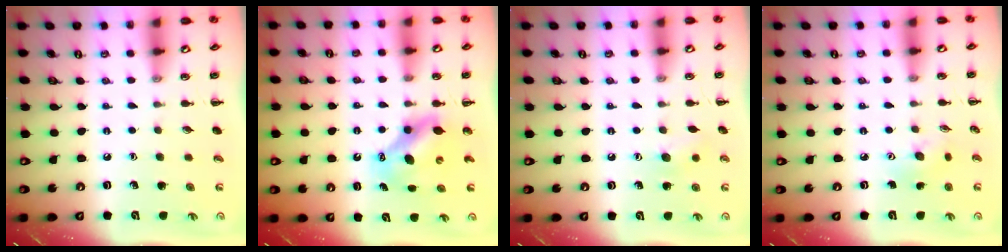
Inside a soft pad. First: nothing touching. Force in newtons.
{"total": 7.5, "press": 7.3, "slide": 1.4}
{"total": 6.8, "press": 6.7, "slide": 1.3}
{"total": 3.6, "press": 3.5, "slide": 0.9}